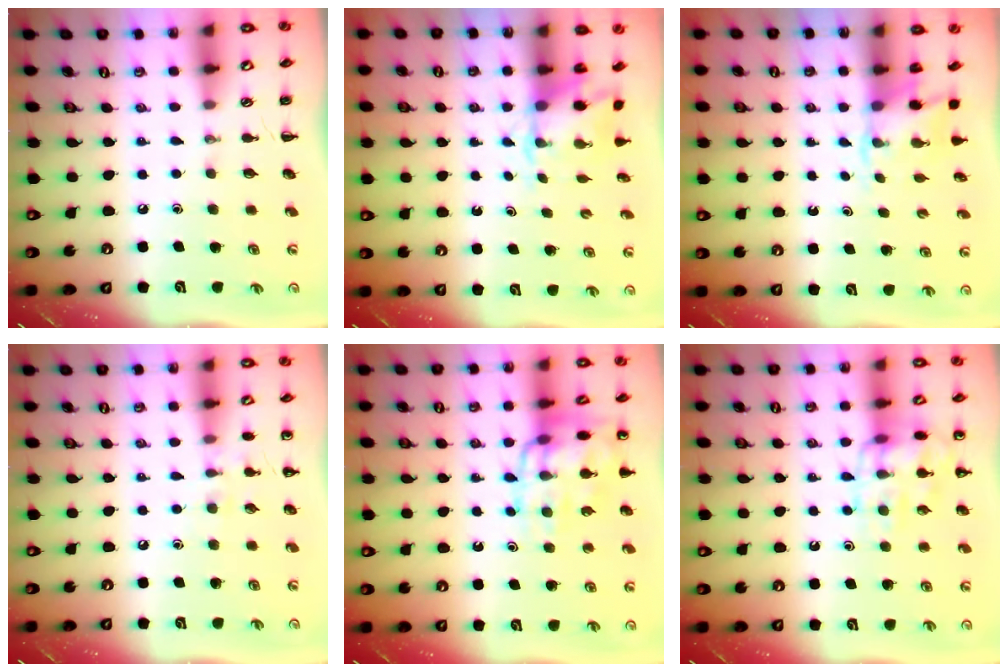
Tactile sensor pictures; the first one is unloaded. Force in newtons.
{"total": 4.5, "press": 4.5, "slide": 0.3}
{"total": 2.8, "press": 2.6, "slide": 1.0}
{"total": 6.7, "press": 6.3, "slide": 2.1}
{"total": 15.0, "press": 14.9, "slide": 1.6}
{"total": 13.8, "press": 13.7, "slide": 1.0}